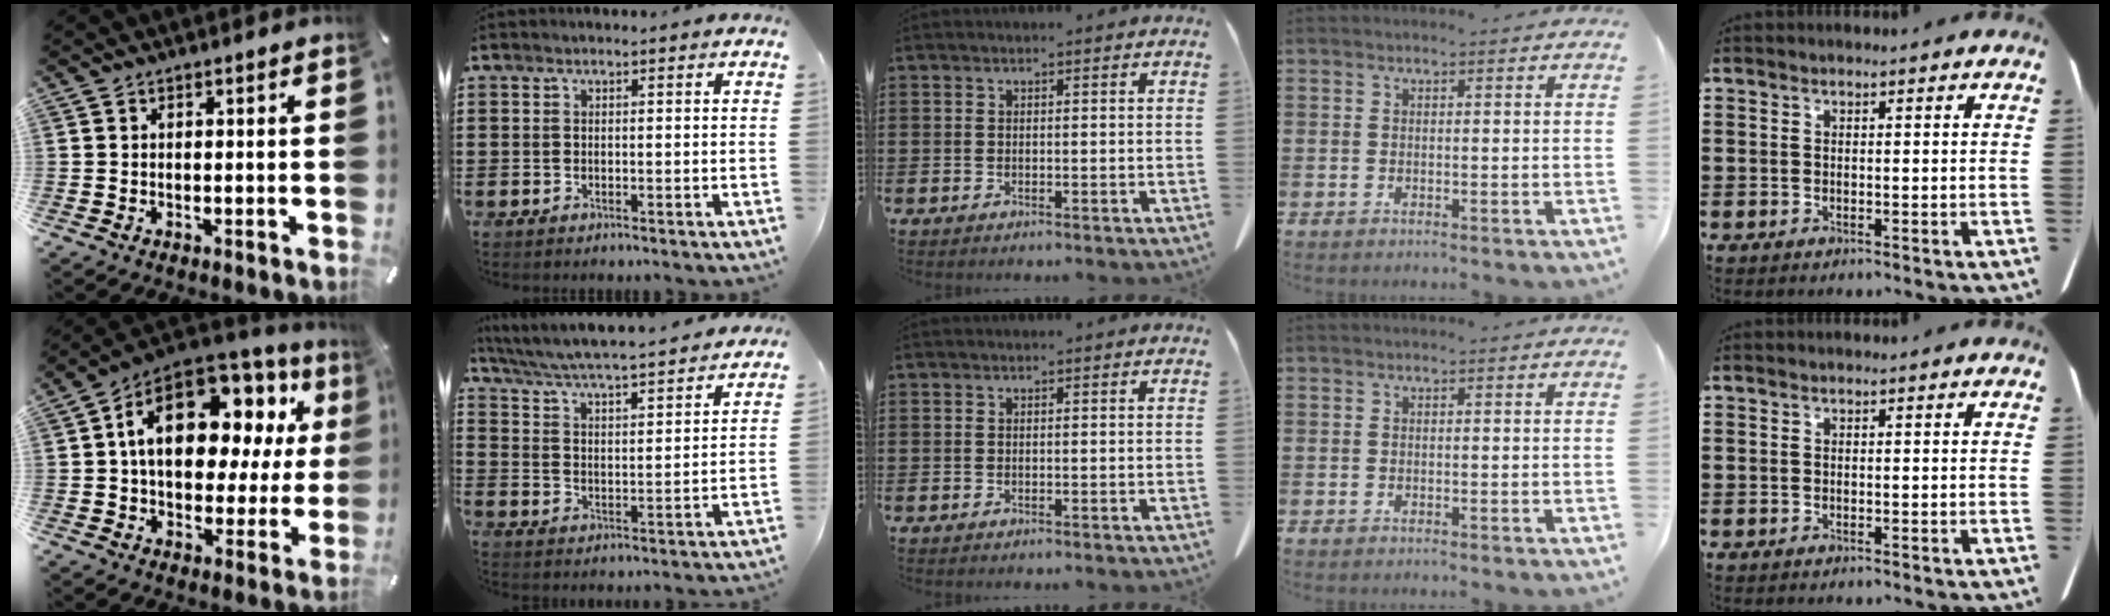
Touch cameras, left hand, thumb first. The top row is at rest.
{"thumb": {"total": 19.6, "force": [6.5, 11.9, 14.2], "torque": [-0.228, -0.029, 0.109]}, "index": {"total": 4.8, "force": [4.6, -0.3, 1.4], "torque": [-0.052, -0.039, 0.071]}}